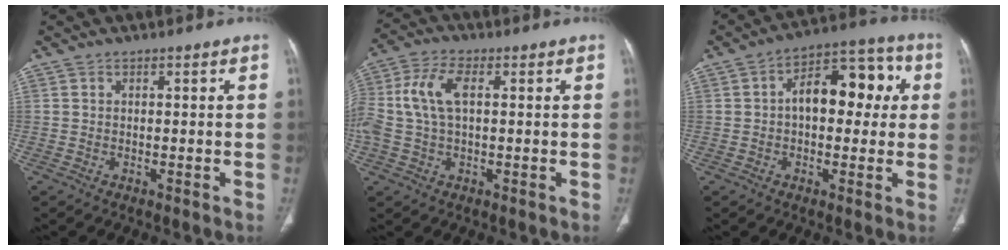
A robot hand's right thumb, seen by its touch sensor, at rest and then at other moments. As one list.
[{"total": 9.7, "force": [1.3, 5.1, 8.1], "torque": [-0.195, 0.022, 0.026]}, {"total": 13.6, "force": [1.7, 8.0, 10.9], "torque": [-0.116, 0.040, 0.017]}]